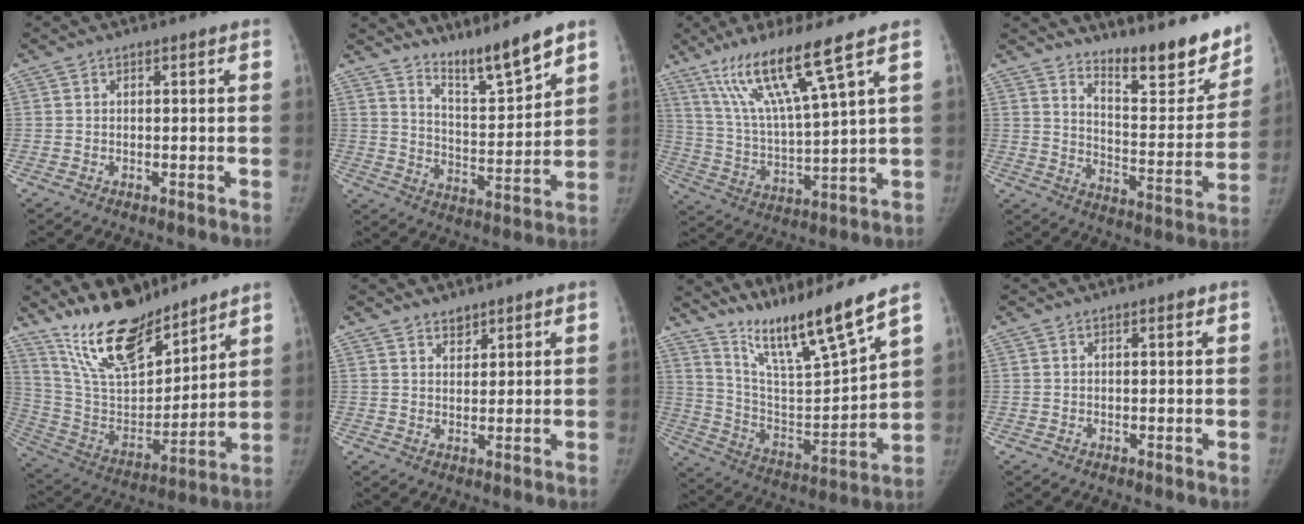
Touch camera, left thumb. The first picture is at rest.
{"total": 10.1, "force": [8.5, 0.8, 5.5], "torque": [-0.080, -0.072, 0.153]}
{"total": 15.4, "force": [9.5, 0.3, 12.1], "torque": [-0.232, -0.043, 0.186]}
{"total": 18.6, "force": [15.0, 5.2, 9.6], "torque": [-0.091, -0.122, 0.211]}
{"total": 19.1, "force": [15.4, 6.7, 9.2], "torque": [-0.121, -0.097, 0.290]}
{"total": 2.6, "force": [2.2, 1.3, 0.6], "torque": [0.004, -0.016, 0.035]}
{"total": 16.5, "force": [13.3, 0.0, 9.7], "torque": [-0.149, -0.082, 0.251]}
{"total": 0.7, "force": [0.4, 0.2, 0.6], "torque": [-0.007, -0.001, 0.007]}